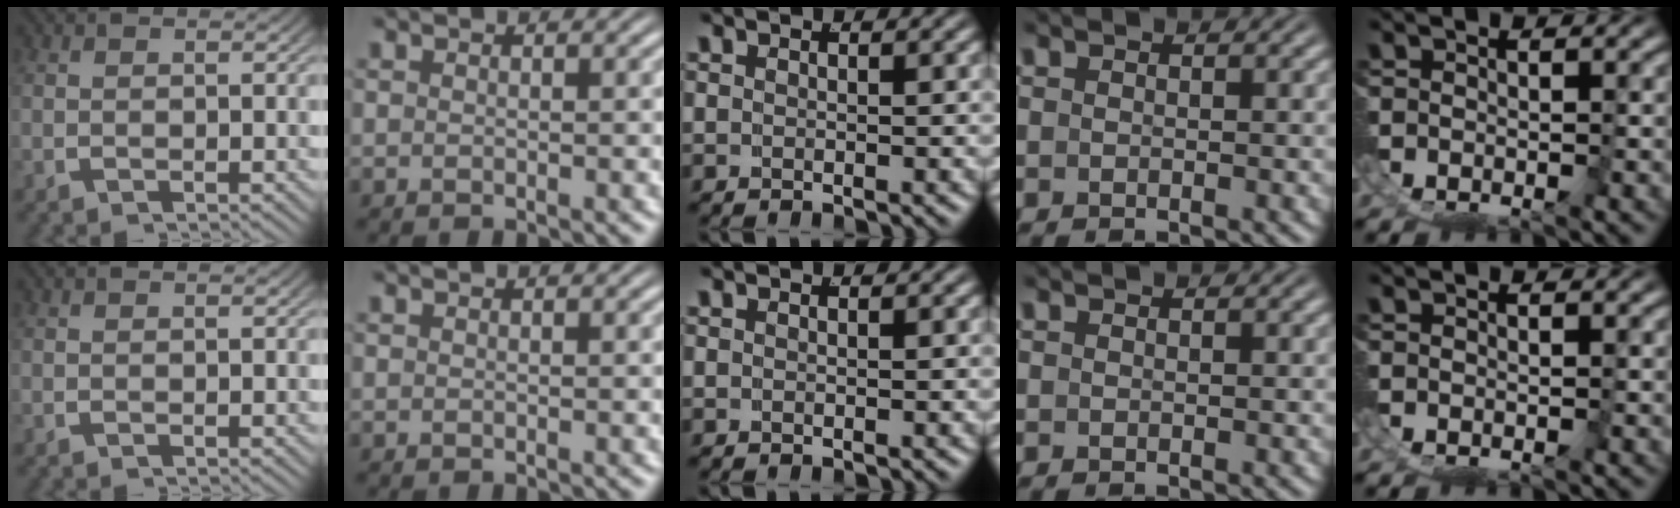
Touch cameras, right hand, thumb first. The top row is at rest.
{}